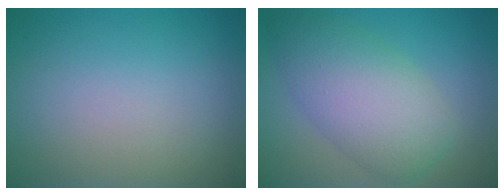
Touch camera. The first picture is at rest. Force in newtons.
{"total": 6.9, "press": 6.9, "slide": 0.3}